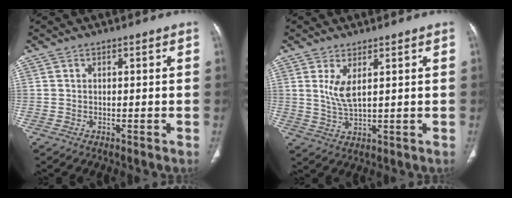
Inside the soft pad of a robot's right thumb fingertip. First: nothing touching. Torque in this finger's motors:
{"motor_torque": [0.18, -0.10, 0.51, -0.11, 0.05]}